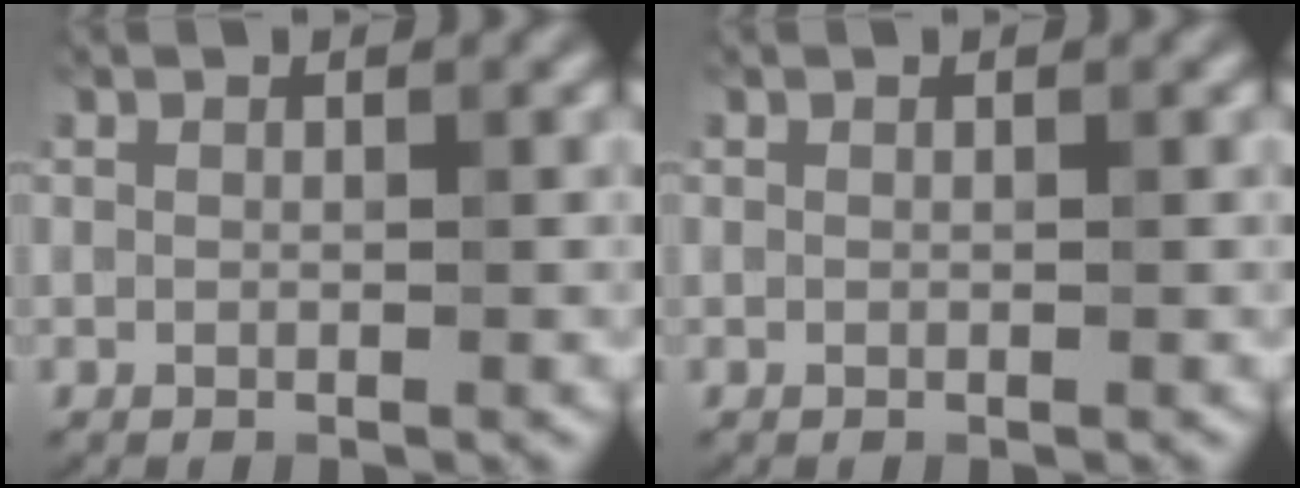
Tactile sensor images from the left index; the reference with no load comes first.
{"total": 0.0}